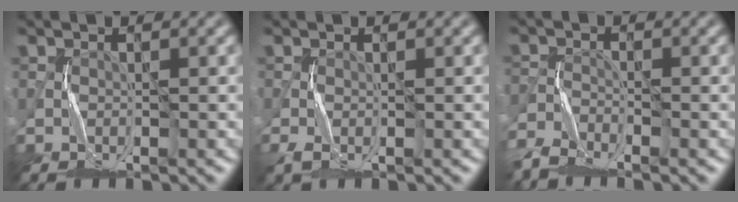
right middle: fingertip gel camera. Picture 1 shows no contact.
{"total": 1.3, "force": [-0.7, 0.4, 1.0], "torque": [-0.033, -0.004, -0.015]}
{"total": 3.6, "force": [-3.5, 0.5, 0.8], "torque": [-0.021, -0.015, -0.077]}